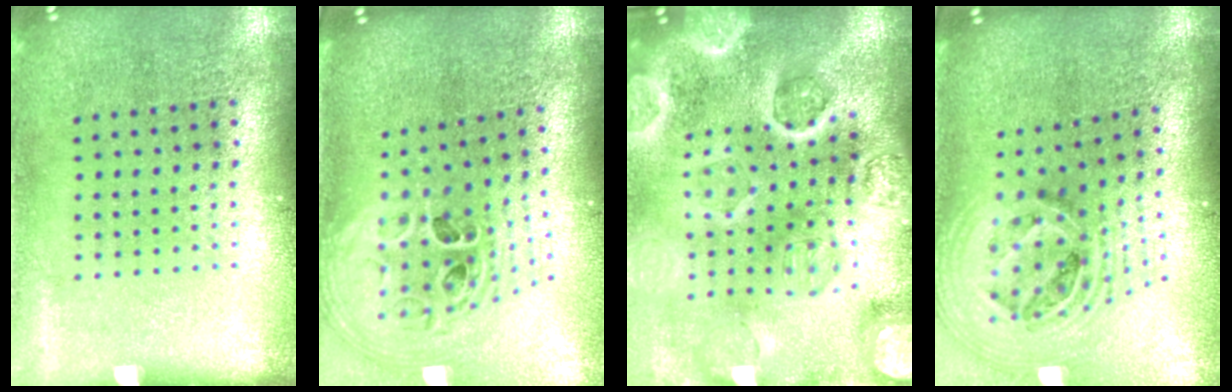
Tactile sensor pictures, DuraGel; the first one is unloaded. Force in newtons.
{"total": 2.4, "press": 1.7, "slide": 1.7}
{"total": 5.3, "press": 4.6, "slide": 2.6}
{"total": 2.7, "press": 1.9, "slide": 1.9}